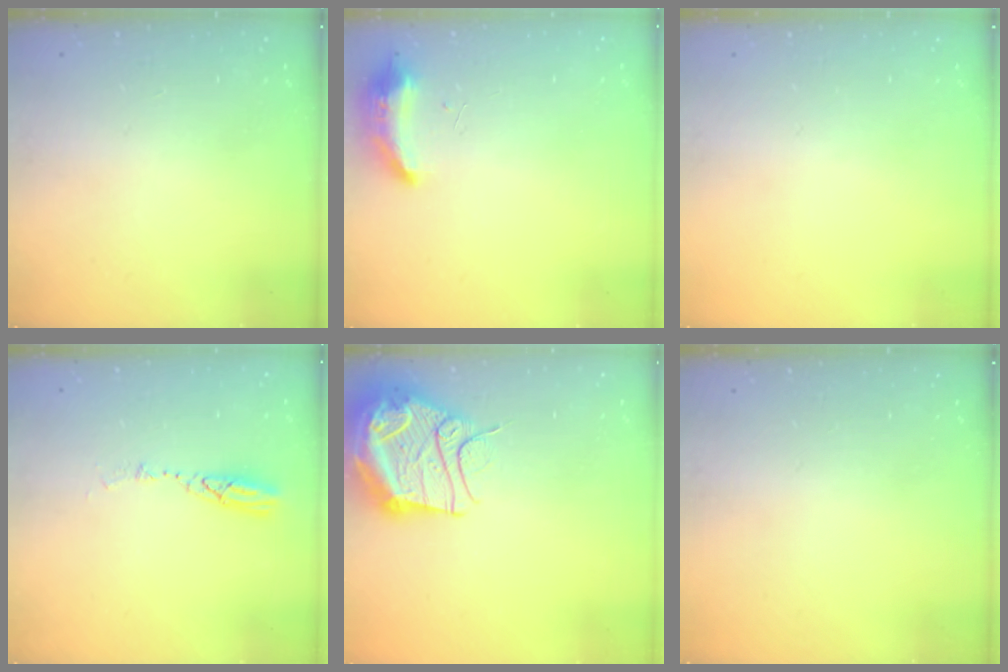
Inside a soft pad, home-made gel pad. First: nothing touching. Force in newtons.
{"total": 8.5, "press": 8.4, "slide": 1.6}
{"total": 0.0}
{"total": 4.3, "press": 4.3, "slide": 0.4}
{"total": 17.5, "press": 17.4, "slide": 1.9}
{"total": 0.0}